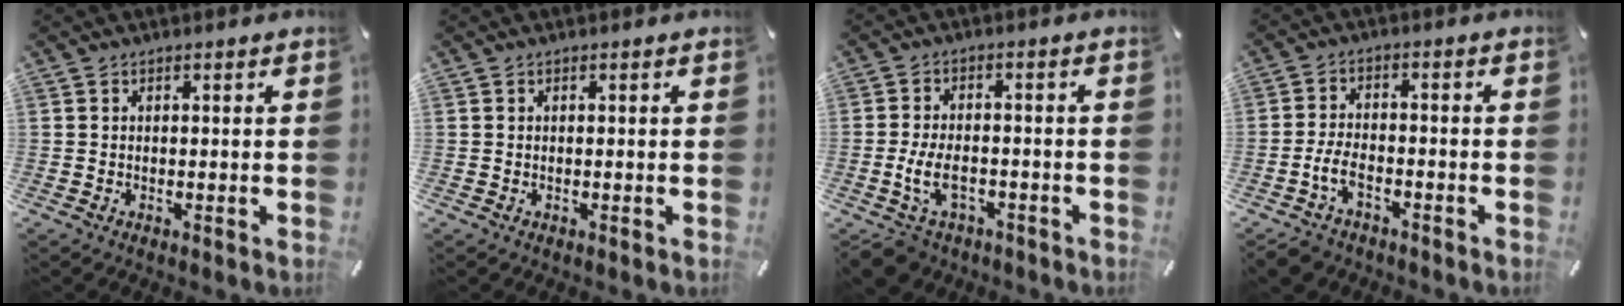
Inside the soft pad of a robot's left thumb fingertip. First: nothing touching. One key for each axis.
{"total": 0.0}
{"total": 8.0, "fx": -3.0, "fy": 5.1, "fz": 5.3, "tx": -0.110, "ty": 0.013, "tz": -0.051}
{"total": 6.2, "fx": -3.3, "fy": 3.8, "fz": 3.7, "tx": -0.084, "ty": 0.015, "tz": -0.066}